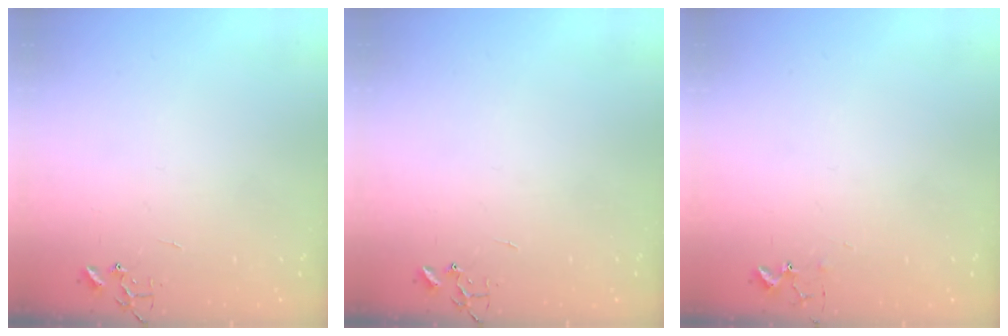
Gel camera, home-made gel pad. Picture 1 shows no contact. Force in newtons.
{"total": 0.0}
{"total": 5.6, "press": 5.5, "slide": 0.6}